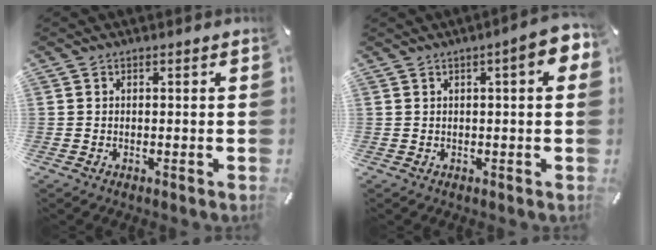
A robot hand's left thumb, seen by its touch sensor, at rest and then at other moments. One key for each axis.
{"total": 6.9, "fx": 2.3, "fy": 1.7, "fz": 6.3, "tx": -0.086, "ty": -0.007, "tz": 0.033}